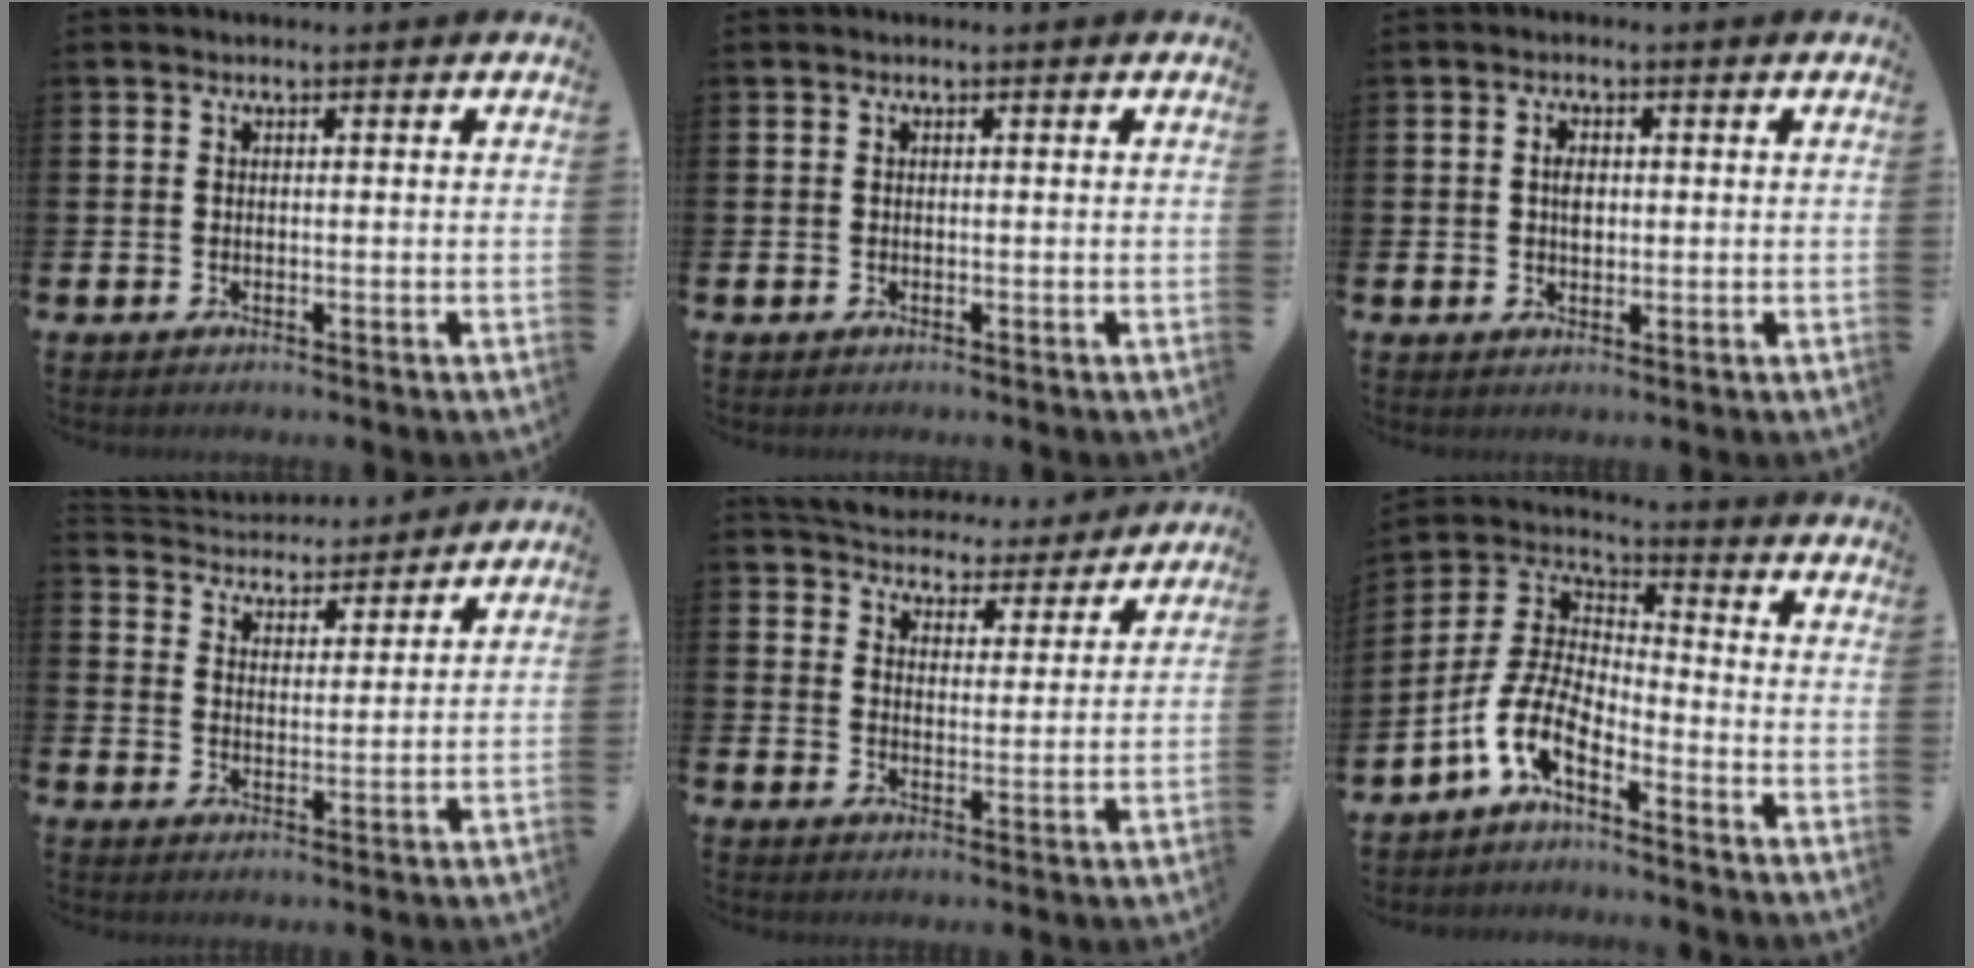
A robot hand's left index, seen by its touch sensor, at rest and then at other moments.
{"total": 0.0}
{"total": 1.3, "force": [0.7, 0.9, 0.7], "torque": [0.002, -0.002, 0.008]}
{"total": 4.5, "force": [4.3, 1.1, -0.4], "torque": [-0.022, -0.037, 0.073]}
{"total": 5.7, "force": [5.5, 1.3, 0.2], "torque": [-0.033, -0.047, 0.095]}
{"total": 8.3, "force": [-5.4, 2.8, 5.6], "torque": [-0.154, -0.015, -0.117]}